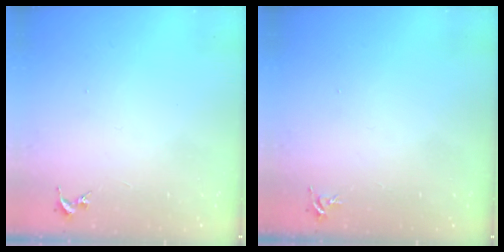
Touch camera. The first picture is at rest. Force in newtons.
{"total": 4.4, "press": 4.4, "slide": 0.6}